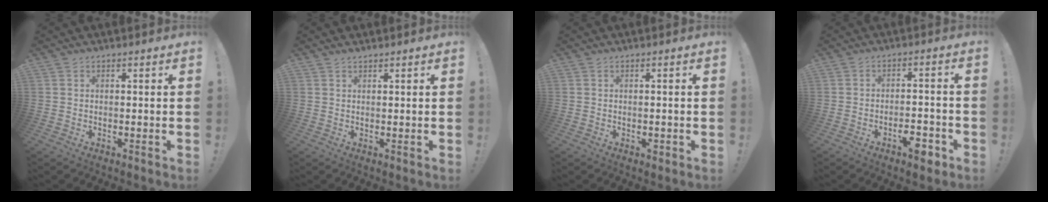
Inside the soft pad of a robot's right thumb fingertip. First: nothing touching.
{"total": 1.0, "force": [1.0, 0.1, 0.0], "torque": [0.006, -0.003, 0.017]}
{"total": 0.9, "force": [-0.4, 0.4, 0.7], "torque": [-0.015, 0.004, -0.005]}
{"total": 5.8, "force": [-3.7, 1.9, 4.1], "torque": [-0.060, 0.024, -0.057]}